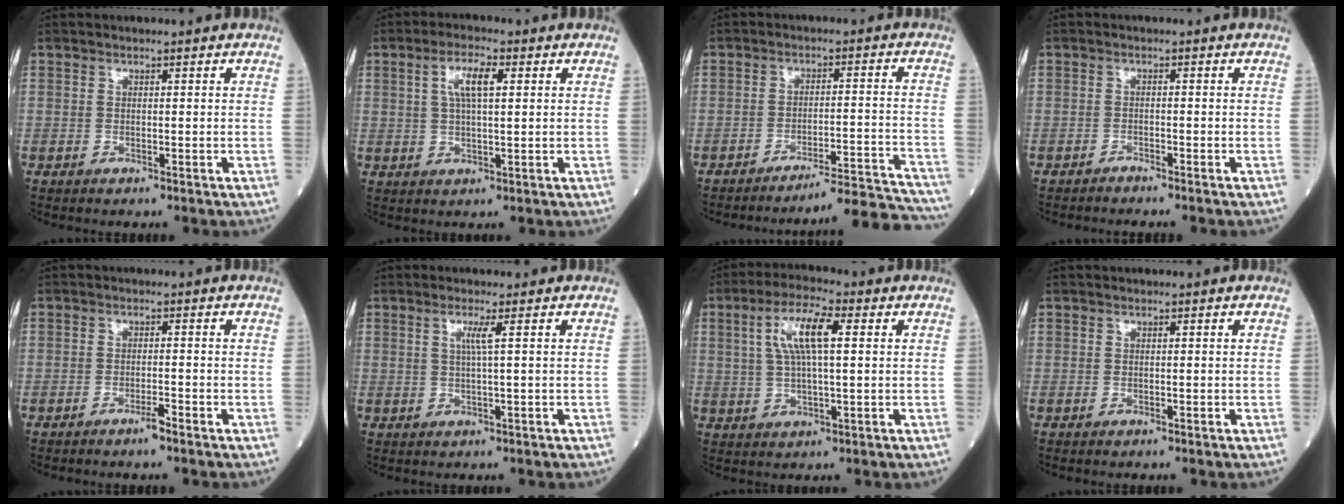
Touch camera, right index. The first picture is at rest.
{"total": 5.4, "force": [1.7, 1.2, 4.9], "torque": [-0.099, 0.010, 0.033]}
{"total": 13.7, "force": [-13.5, -1.6, 1.5], "torque": [0.009, 0.013, -0.181]}
{"total": 1.5, "force": [-1.5, -0.2, 0.2], "torque": [-0.004, 0.001, -0.022]}
{"total": 1.7, "force": [-1.3, -0.1, 1.1], "torque": [-0.020, -0.001, -0.023]}
{"total": 2.2, "force": [0.7, -0.5, 2.1], "torque": [-0.044, -0.002, 0.014]}
{"total": 8.4, "force": [2.2, 1.7, 7.9], "torque": [-0.159, 0.015, 0.042]}
{"total": 0.0}